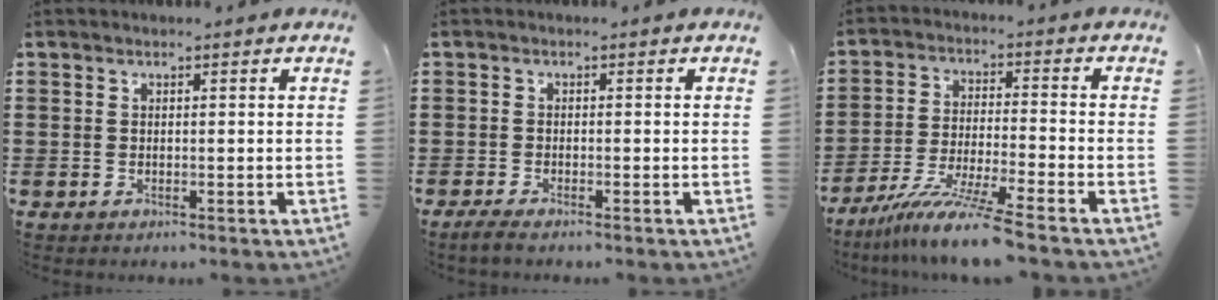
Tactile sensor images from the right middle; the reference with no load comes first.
{"total": 1.3, "force": [-1.0, 0.1, 0.8], "torque": [-0.021, -0.005, -0.021]}
{"total": 9.0, "force": [-7.6, -0.5, 4.9], "torque": [-0.096, -0.013, -0.148]}